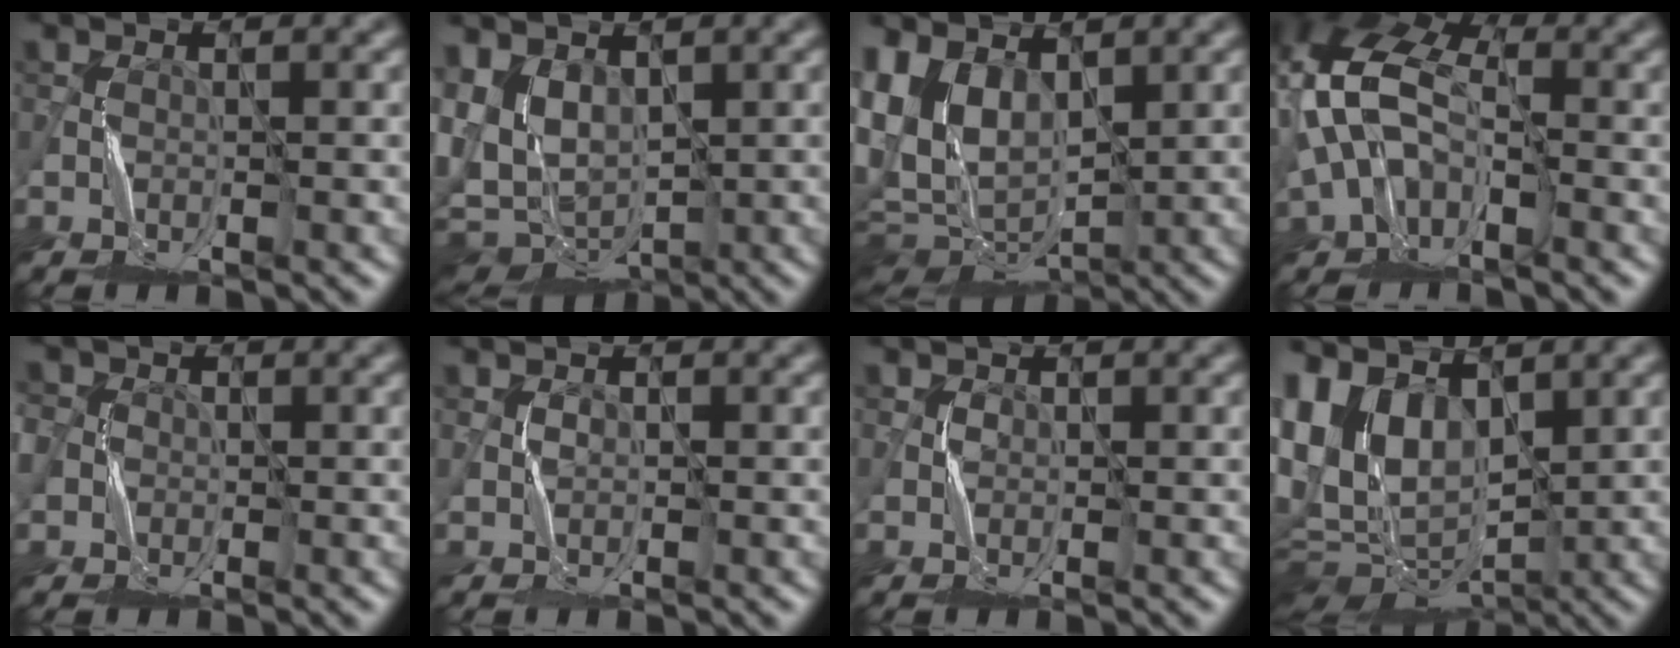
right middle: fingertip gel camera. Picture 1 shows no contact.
{"total": 4.8, "force": [-0.1, 3.3, 3.5], "torque": [-0.071, -0.014, 0.001]}
{"total": 7.3, "force": [1.9, 4.9, 5.0], "torque": [-0.114, -0.021, 0.043]}
{"total": 9.6, "force": [-0.2, 6.3, 7.3], "torque": [-0.159, 0.013, -0.020]}
{"total": 3.0, "force": [0.1, 2.8, 1.0], "torque": [-0.013, 0.008, -0.017]}
{"total": 1.1, "force": [0.5, -0.3, -0.9], "torque": [0.023, 0.002, 0.013]}
{"total": 0.7, "force": [0.2, 0.6, 0.0], "torque": [0.008, 0.002, 0.004]}
{"total": 9.5, "force": [3.4, 6.0, 6.6], "torque": [-0.127, -0.025, 0.075]}